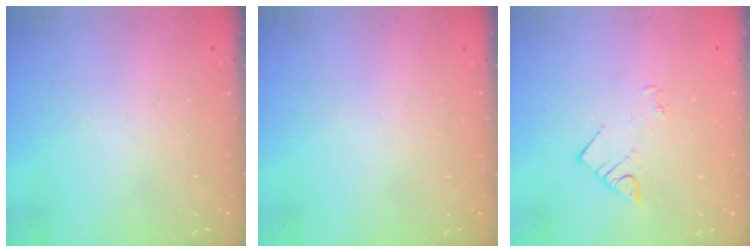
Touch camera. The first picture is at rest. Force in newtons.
{"total": 0.0}
{"total": 3.8, "press": 3.8, "slide": 0.4}